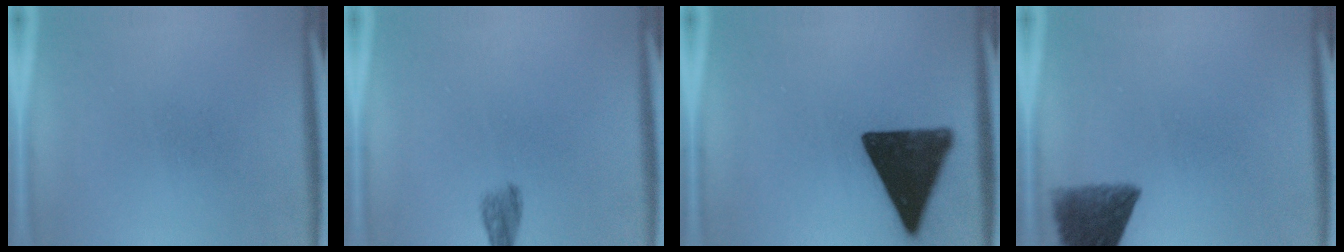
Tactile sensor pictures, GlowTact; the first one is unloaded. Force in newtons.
{"total": 2.4}
{"total": 16.3}
{"total": 8.8}